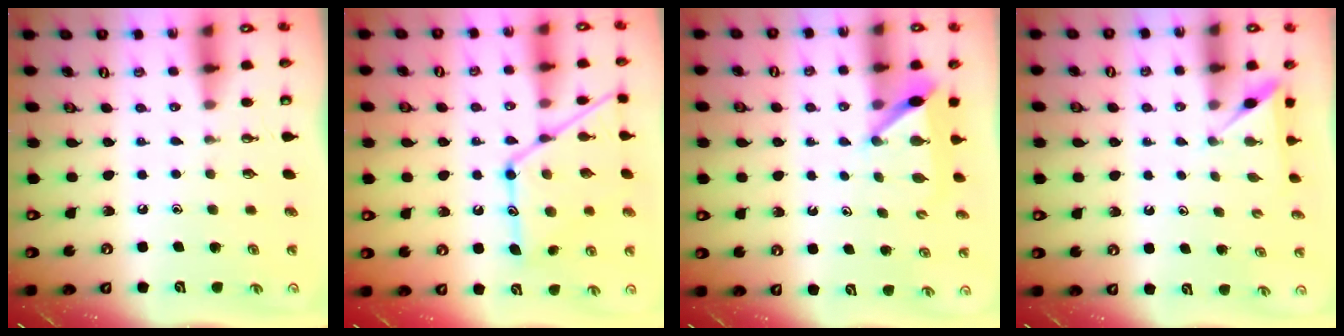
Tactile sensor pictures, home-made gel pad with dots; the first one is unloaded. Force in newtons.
{"total": 16.5, "press": 16.4, "slide": 1.4}
{"total": 6.2, "press": 6.2, "slide": 0.7}
{"total": 2.5, "press": 2.5, "slide": 0.2}